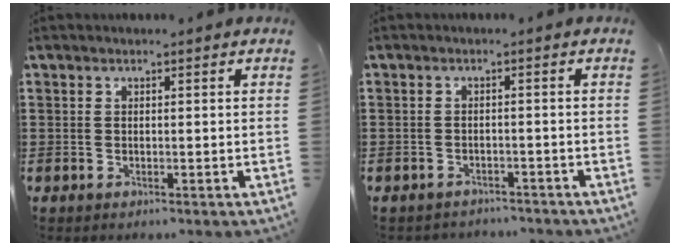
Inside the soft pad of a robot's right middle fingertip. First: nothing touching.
{"total": 1.8, "force": [-1.8, 0.2, -0.1], "torque": [-0.006, -0.003, -0.039]}